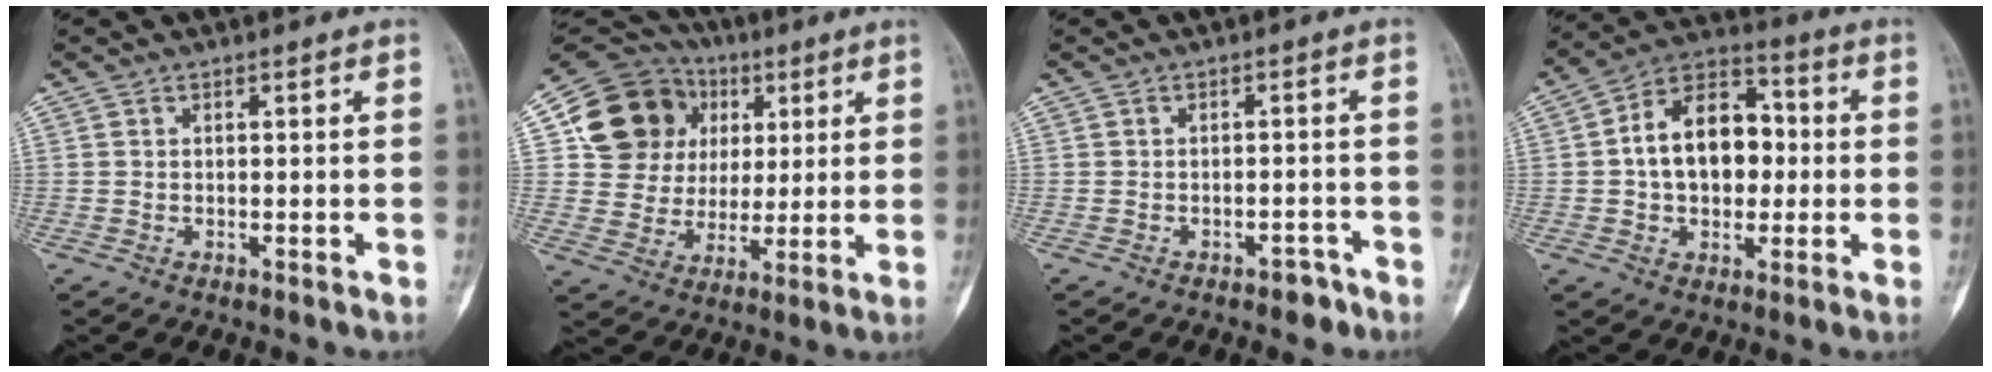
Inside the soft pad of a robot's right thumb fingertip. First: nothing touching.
{"total": 14.8, "force": [4.1, 13.2, 5.4], "torque": [-0.065, 0.013, 0.074]}
{"total": 3.0, "force": [-2.2, 1.4, 1.5], "torque": [-0.007, 0.018, -0.026]}
{"total": 15.2, "force": [0.5, 10.2, 11.2], "torque": [-0.145, 0.031, 0.001]}